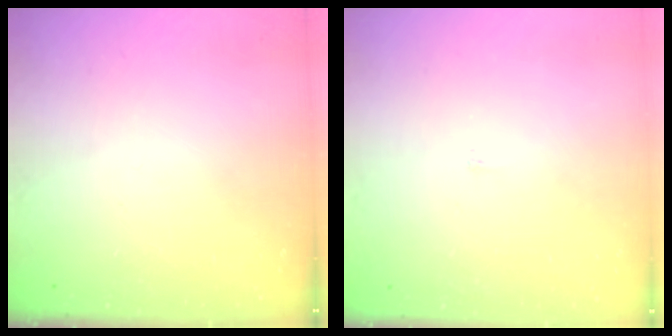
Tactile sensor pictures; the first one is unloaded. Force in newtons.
{"total": 2.3, "press": 2.3, "slide": 0.2}